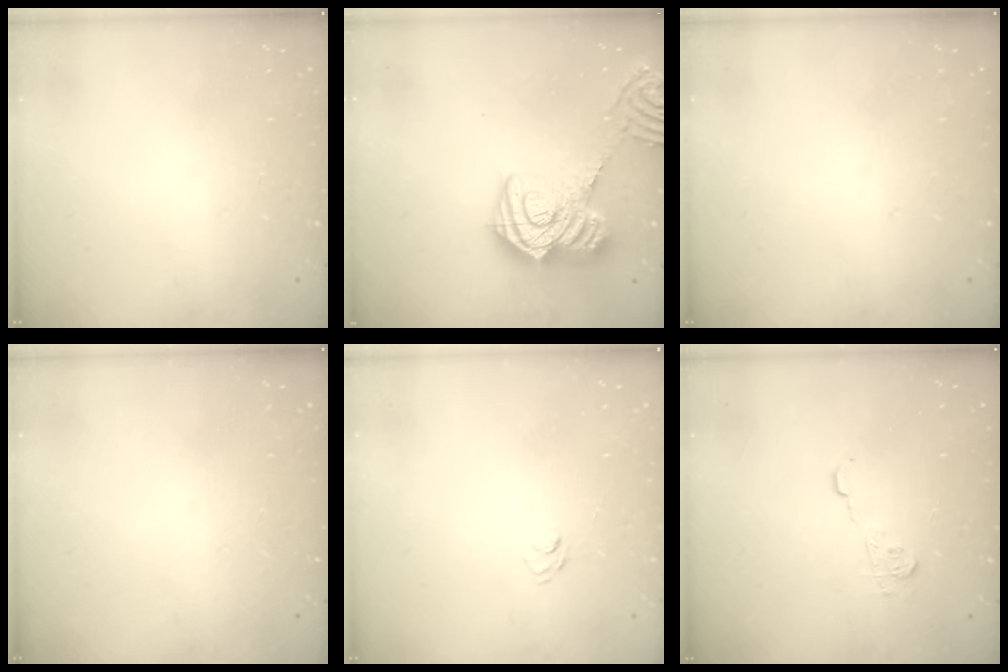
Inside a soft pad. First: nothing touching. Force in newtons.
{"total": 20.4, "press": 20.3, "slide": 2.1}
{"total": 0.0}
{"total": 0.0}
{"total": 5.8, "press": 5.7, "slide": 1.1}
{"total": 7.0, "press": 7.0, "slide": 0.4}